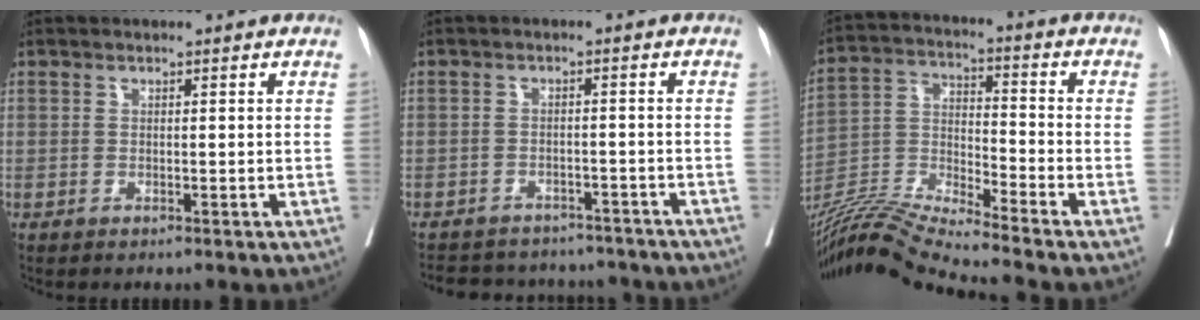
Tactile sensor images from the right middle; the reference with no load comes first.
{"total": 14.2, "force": [-12.8, 4.9, 3.7], "torque": [-0.074, 0.012, -0.153]}
{"total": 12.9, "force": [-12.1, -2.3, 3.7], "torque": [-0.070, 0.005, -0.233]}